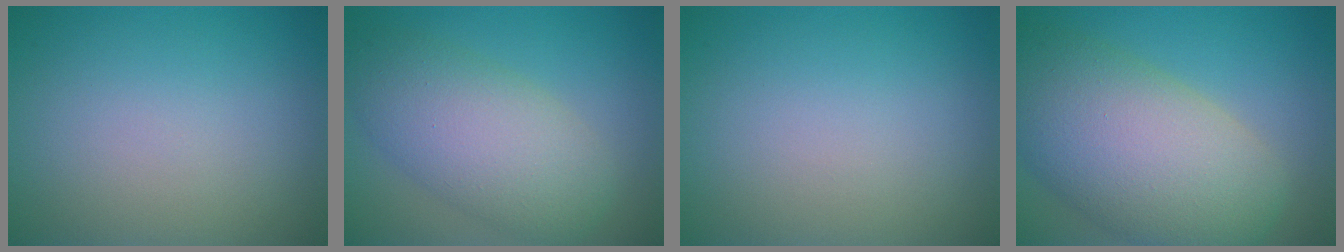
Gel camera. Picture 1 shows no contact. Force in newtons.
{"total": 7.0, "press": 7.0, "slide": 0.2}
{"total": 0.0}
{"total": 11.4, "press": 11.4, "slide": 0.8}